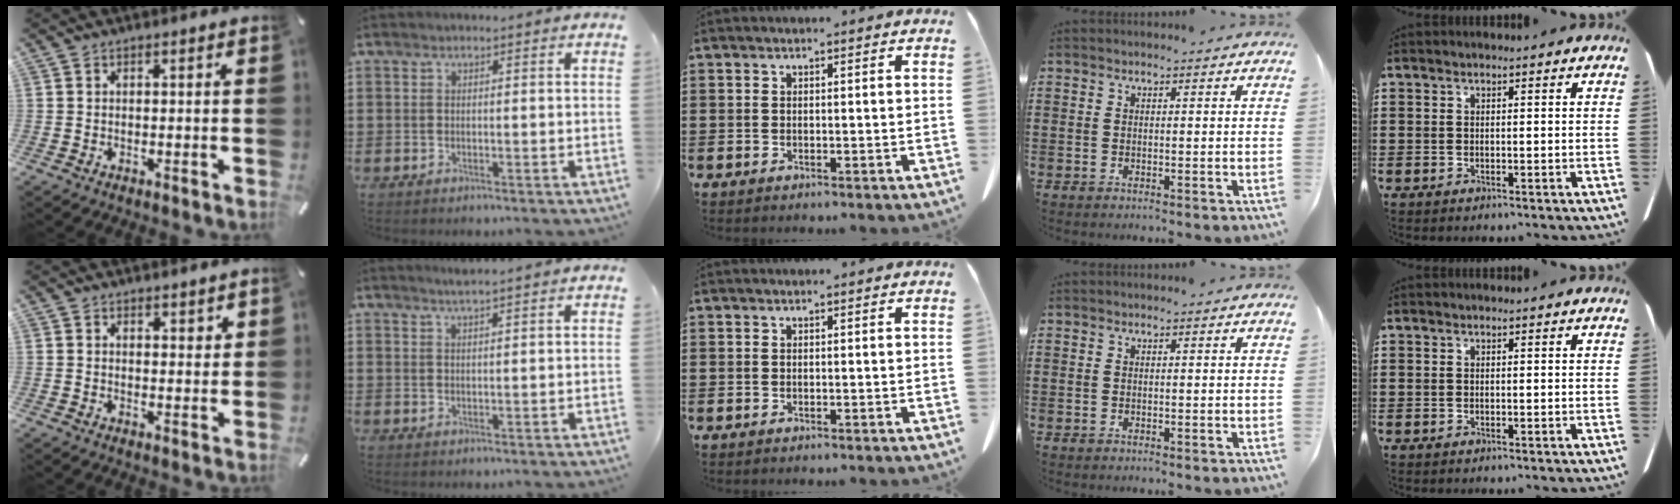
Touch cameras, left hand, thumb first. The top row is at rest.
{"thumb": {"total": 2.3, "force": [1.8, 1.4, 0.4], "torque": [0.007, -0.009, 0.030]}, "index": {"total": 1.7, "force": [1.5, -0.3, 0.7], "torque": [-0.015, 0.000, 0.029]}}